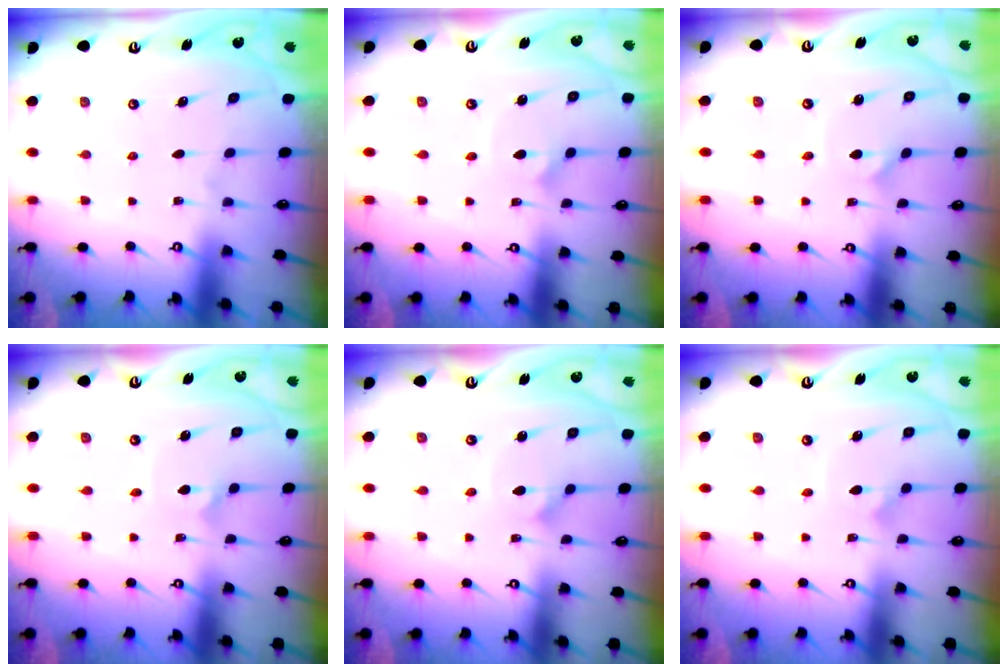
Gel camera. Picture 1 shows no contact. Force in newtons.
{"total": 2.3, "press": 2.3, "slide": 0.3}
{"total": 1.0, "press": 1.0, "slide": 0.0}
{"total": 2.3, "press": 2.3, "slide": 0.1}
{"total": 2.0, "press": 2.0, "slide": 0.0}
{"total": 2.7, "press": 2.7, "slide": 0.1}